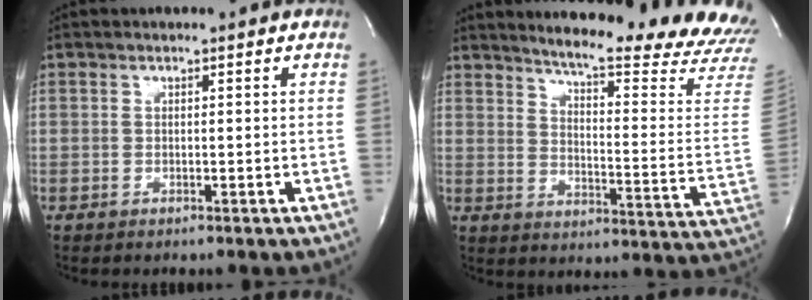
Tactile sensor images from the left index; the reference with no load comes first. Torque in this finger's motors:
{"motor_torque": [0.28, -0.25, 0.30, 0.08]}